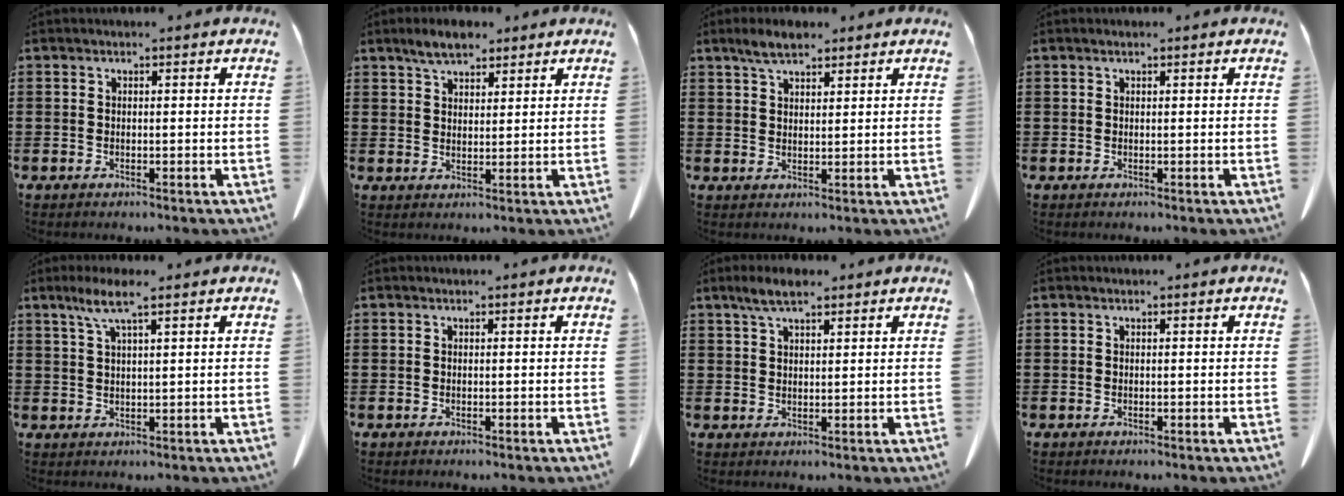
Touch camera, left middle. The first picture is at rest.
{"total": 4.6, "force": [3.6, 1.7, 2.2], "torque": [-0.050, 0.004, 0.067]}
{"total": 3.8, "force": [2.9, 1.2, 2.2], "torque": [-0.049, 0.005, 0.053]}
{"total": 0.0}
{"total": 5.0, "force": [3.0, 0.5, 4.0], "torque": [-0.084, 0.005, 0.052]}
{"total": 0.0}
{"total": 4.3, "force": [2.9, 1.2, 2.9], "torque": [-0.063, 0.006, 0.052]}
{"total": 0.0}